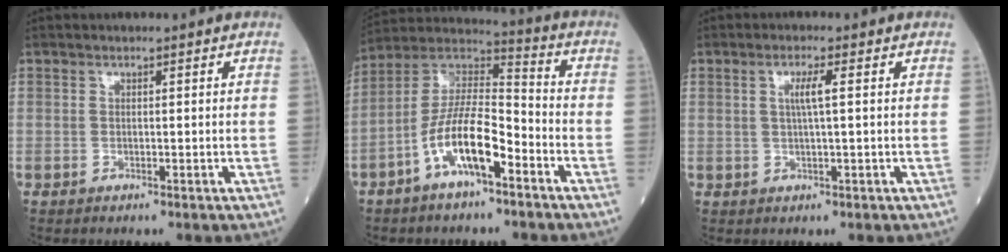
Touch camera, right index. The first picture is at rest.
{"total": 12.3, "force": [-5.6, 3.4, 10.4], "torque": [-0.200, 0.016, -0.107]}
{"total": 3.0, "force": [0.7, -0.1, 2.9], "torque": [-0.054, 0.000, 0.012]}